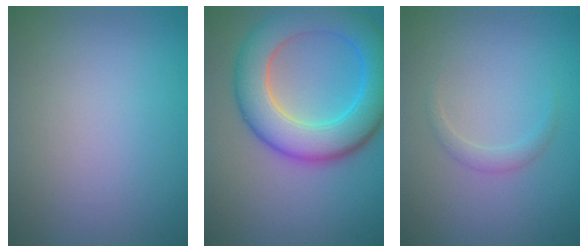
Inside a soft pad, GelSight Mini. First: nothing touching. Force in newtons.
{"total": 8.5, "press": 8.5, "slide": 0.5}
{"total": 1.1, "press": 1.1, "slide": 0.1}